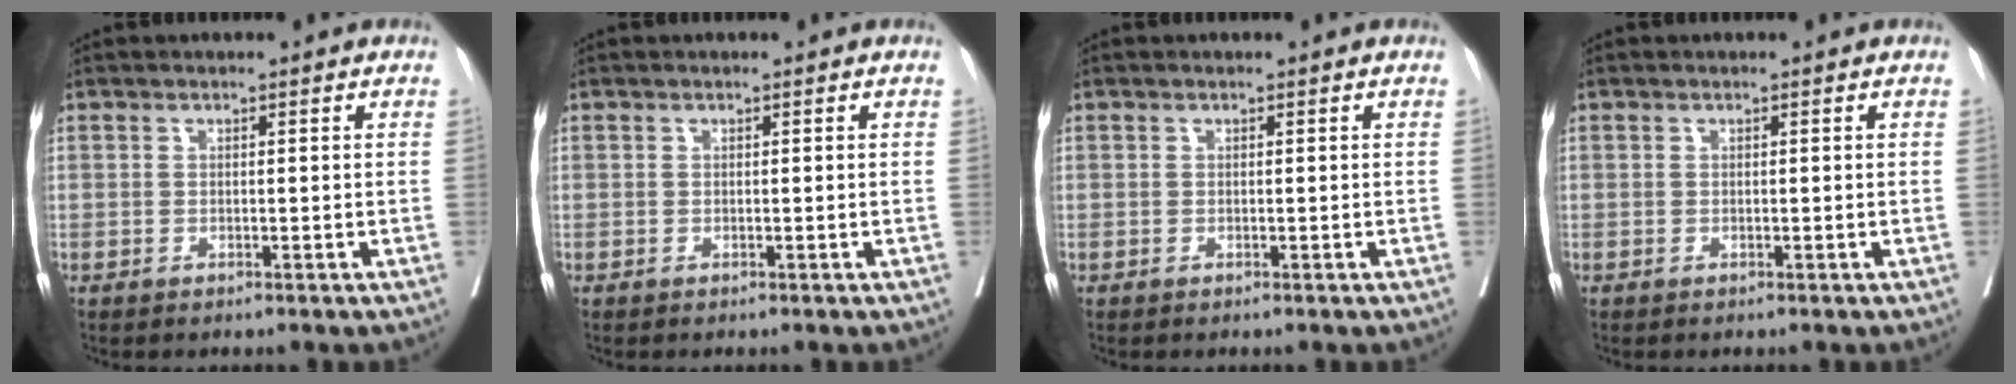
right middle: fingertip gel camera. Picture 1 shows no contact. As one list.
[{"total": 0.0}, {"total": 0.0}, {"total": 0.0}]